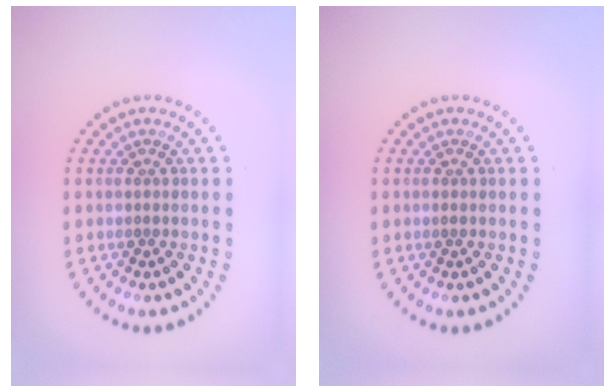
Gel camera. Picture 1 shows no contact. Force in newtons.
{"total": 0.5, "press": 0.4, "slide": 0.4}